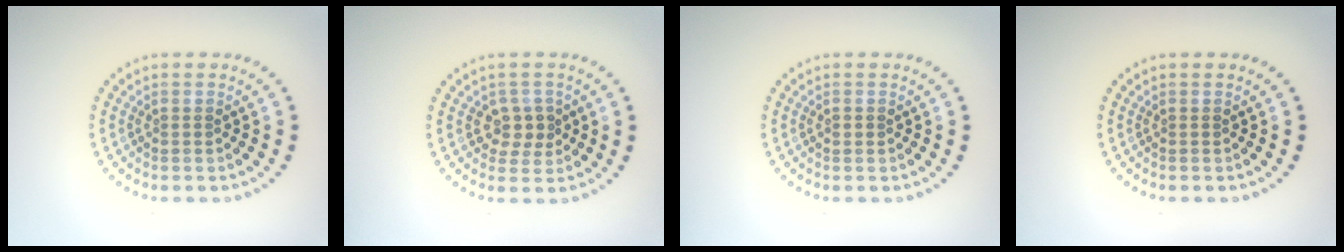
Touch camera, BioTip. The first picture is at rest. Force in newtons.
{"total": 2.2, "press": 2.1, "slide": 0.6}
{"total": 0.7, "press": 0.7, "slide": 0.2}
{"total": 0.0}